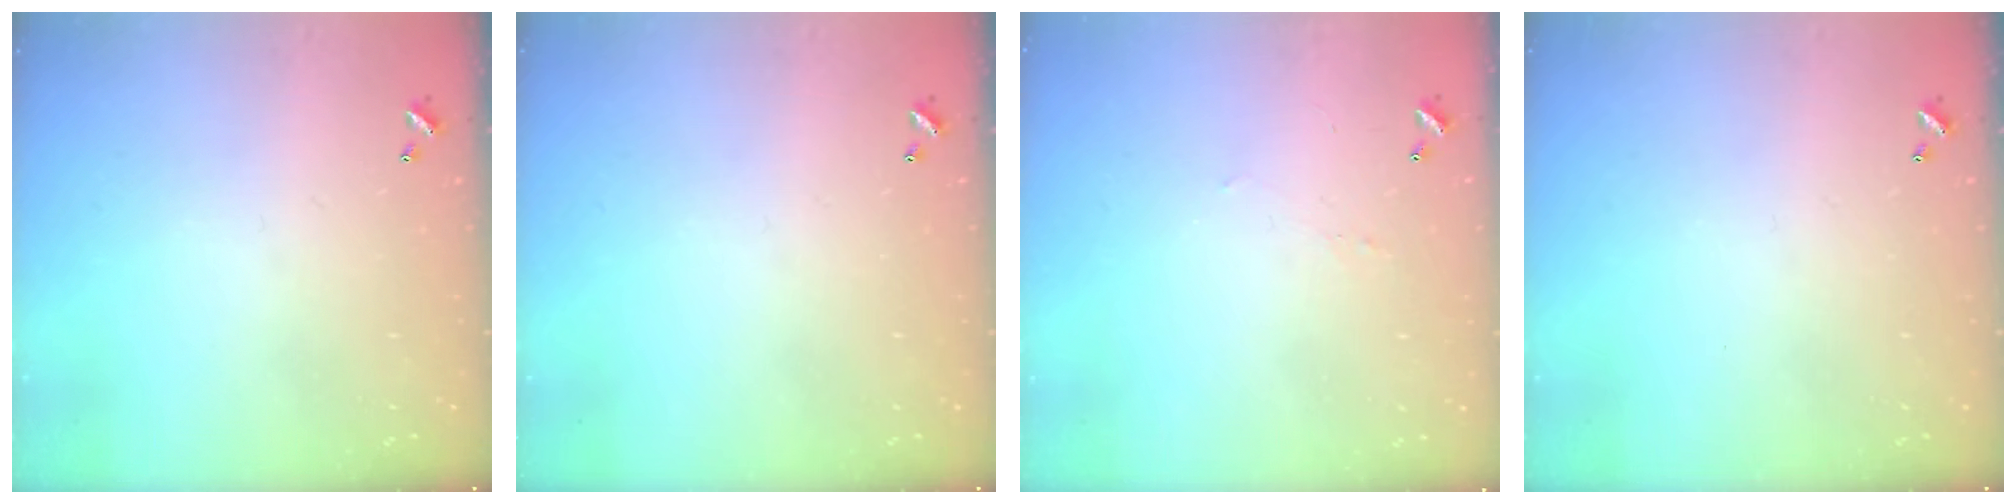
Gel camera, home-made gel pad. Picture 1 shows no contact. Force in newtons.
{"total": 0.0}
{"total": 2.2, "press": 2.1, "slide": 0.4}
{"total": 0.0}